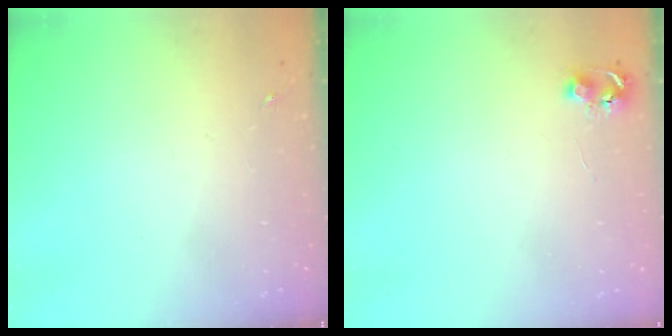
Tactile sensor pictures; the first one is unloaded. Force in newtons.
{"total": 5.3, "press": 5.3, "slide": 0.5}